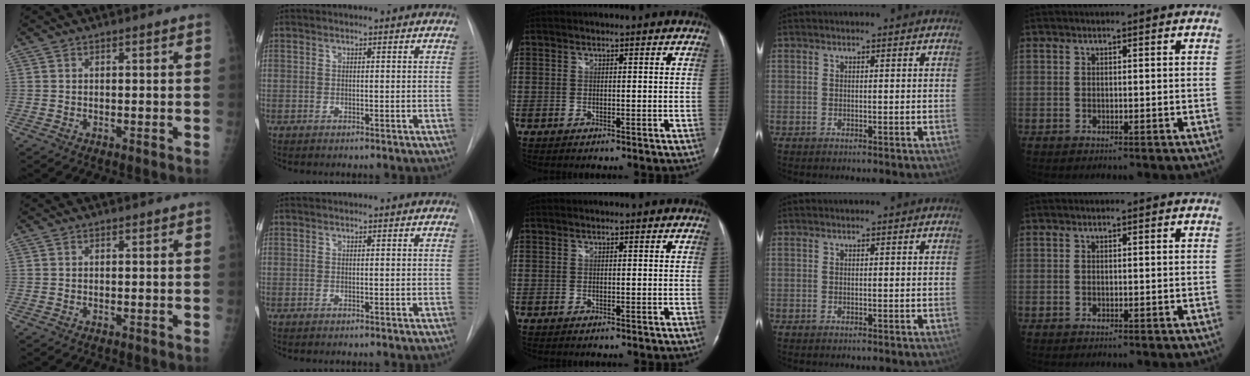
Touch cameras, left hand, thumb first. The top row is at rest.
{}